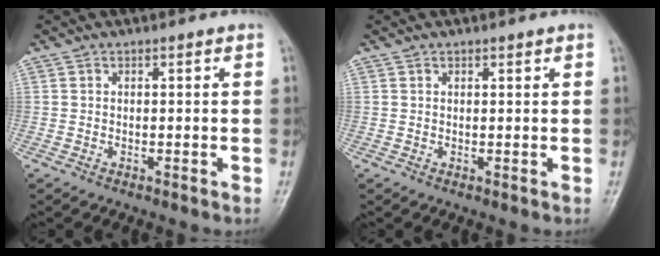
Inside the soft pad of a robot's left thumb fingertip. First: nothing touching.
{"total": 0.8, "force": [0.6, 0.3, 0.5], "torque": [-0.006, -0.002, 0.008]}